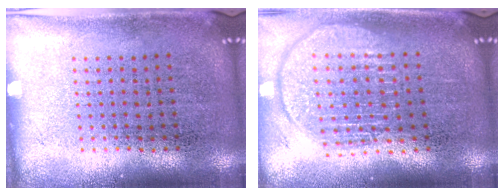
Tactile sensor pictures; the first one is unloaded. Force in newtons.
{"total": 1.9, "press": 1.6, "slide": 1.0}